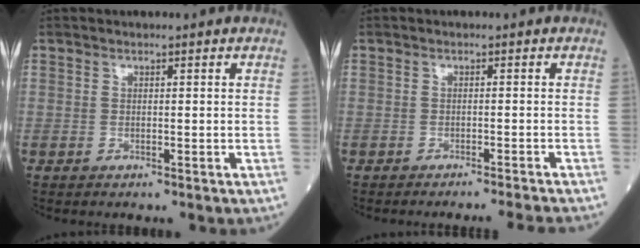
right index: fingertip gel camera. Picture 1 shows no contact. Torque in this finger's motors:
{"motor_torque": [0.03, -0.04, 0.00, -0.01]}